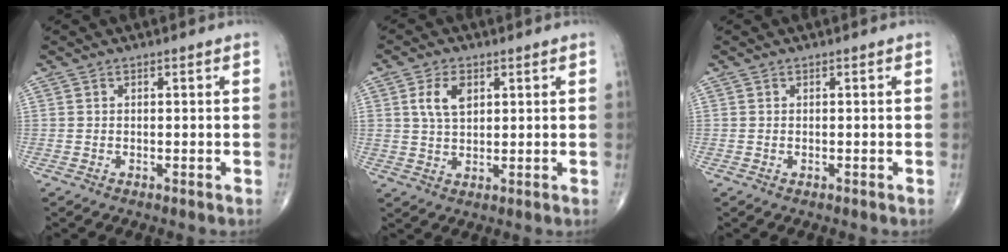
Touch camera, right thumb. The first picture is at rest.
{"total": 5.9, "force": [2.0, 3.5, 4.3], "torque": [-0.075, -0.004, 0.038]}
{"total": 0.0}